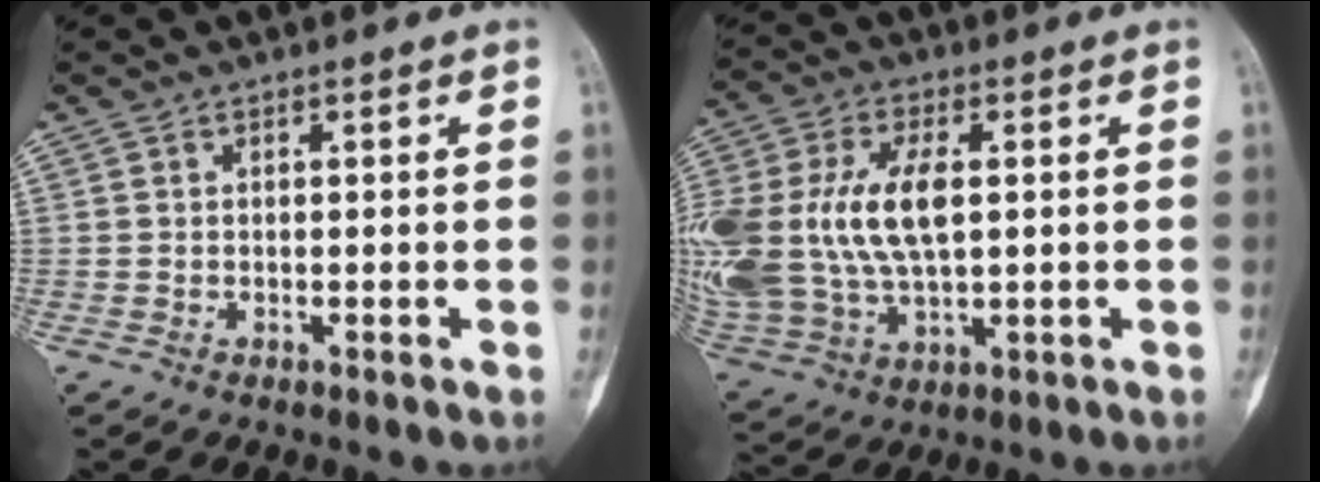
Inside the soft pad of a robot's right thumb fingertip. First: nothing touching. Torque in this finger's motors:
{"motor_torque": [1.44, 1.69, 1.12, -0.77, 0.36]}